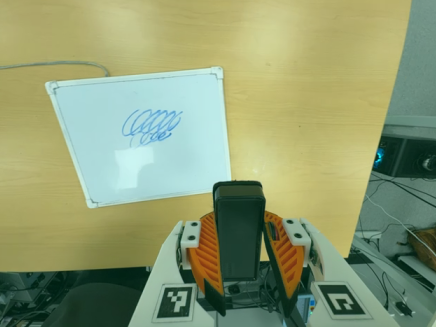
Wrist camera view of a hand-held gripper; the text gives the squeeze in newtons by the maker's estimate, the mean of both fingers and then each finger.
{"total": 8.6, "left": 6.9, "right": 10.4}